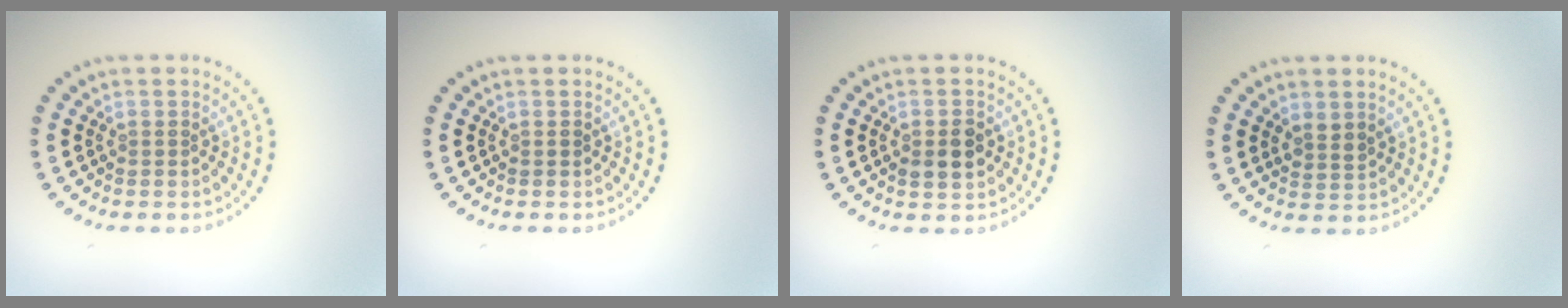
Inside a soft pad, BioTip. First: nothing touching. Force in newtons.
{"total": 0.5, "press": 0.5, "slide": 0.1}
{"total": 2.4, "press": 2.4, "slide": 0.3}
{"total": 1.5, "press": 1.3, "slide": 0.8}